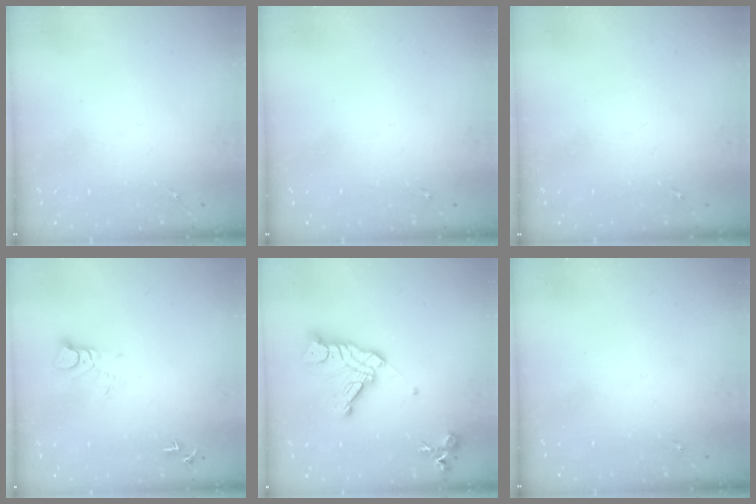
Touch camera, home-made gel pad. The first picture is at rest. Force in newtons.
{"total": 0.0}
{"total": 0.0}
{"total": 4.3, "press": 4.2, "slide": 0.4}
{"total": 15.7, "press": 15.7, "slide": 1.5}
{"total": 0.0}